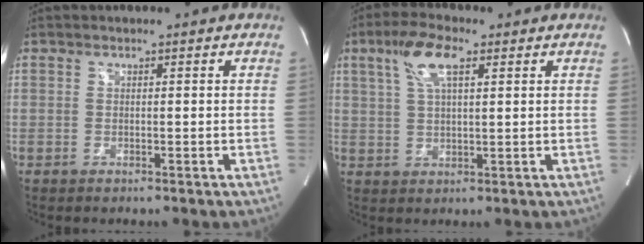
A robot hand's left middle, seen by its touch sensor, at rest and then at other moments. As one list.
[{"total": 7.0, "force": [3.3, 1.8, 5.9], "torque": [-0.122, 0.016, 0.063]}]